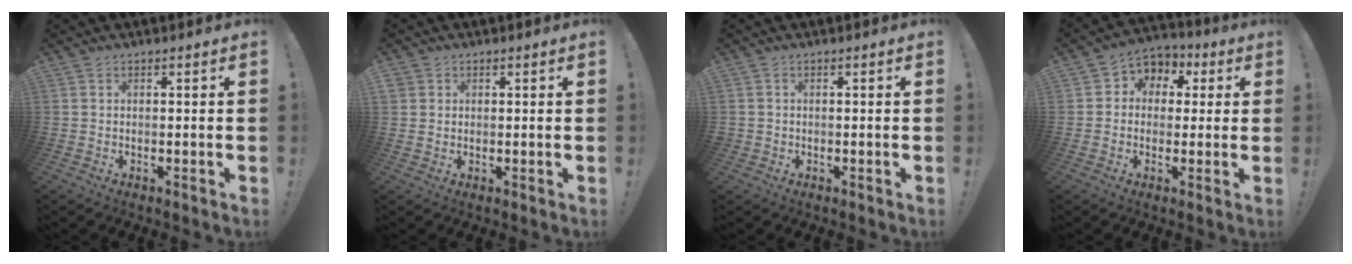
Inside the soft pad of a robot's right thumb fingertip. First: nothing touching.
{"total": 2.3, "force": [1.1, 2.0, 0.3], "torque": [-0.003, -0.003, 0.021]}
{"total": 1.1, "force": [-0.2, 1.1, 0.2], "torque": [-0.004, 0.003, -0.003]}
{"total": 6.3, "force": [-0.5, 6.0, 1.9], "torque": [-0.021, 0.006, -0.004]}